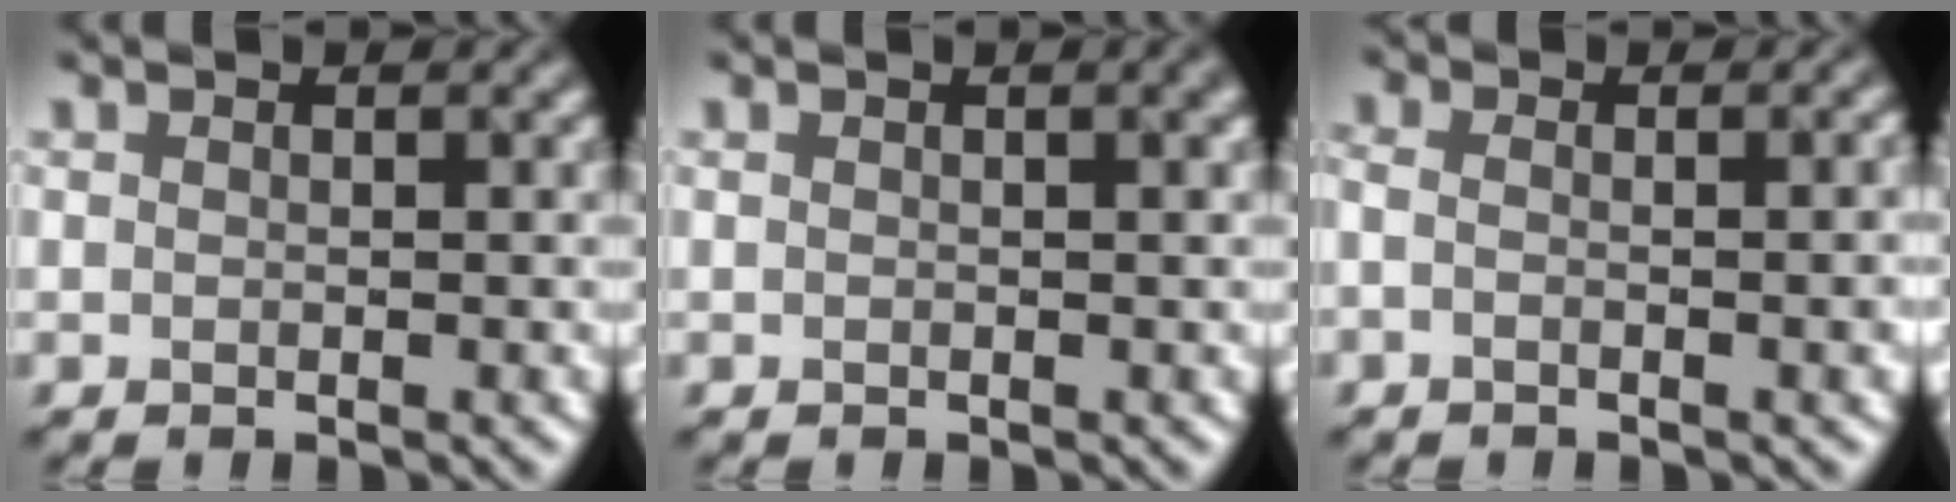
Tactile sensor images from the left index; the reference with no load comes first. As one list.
[{"total": 2.6, "force": [0.9, 1.2, 2.1], "torque": [-0.002, 0.014, -0.003]}, {"total": 6.3, "force": [-0.7, 3.2, 5.3], "torque": [-0.030, 0.026, -0.036]}]